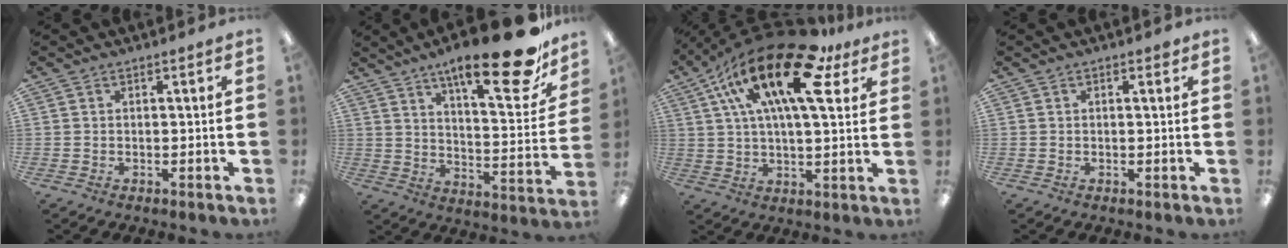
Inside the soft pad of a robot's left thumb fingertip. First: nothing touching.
{"total": 22.4, "force": [15.1, 6.4, 15.3], "torque": [-0.218, -0.101, 0.237]}
{"total": 24.3, "force": [12.0, 9.0, 19.1], "torque": [-0.338, -0.052, 0.189]}
{"total": 0.7, "force": [0.4, 0.3, 0.5], "torque": [-0.003, -0.001, 0.005]}